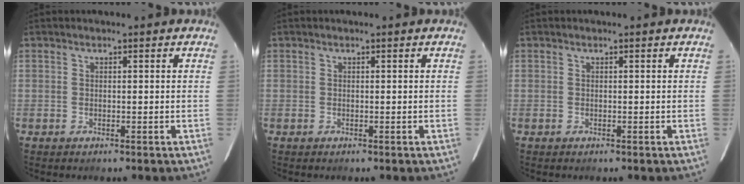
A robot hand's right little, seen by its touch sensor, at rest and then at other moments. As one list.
[{"total": 0.0}, {"total": 0.0}]